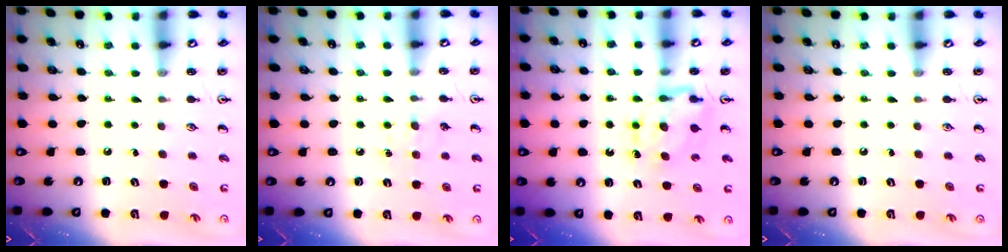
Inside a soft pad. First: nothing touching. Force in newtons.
{"total": 5.0, "press": 4.9, "slide": 0.6}
{"total": 7.0, "press": 7.0, "slide": 0.6}
{"total": 0.0}